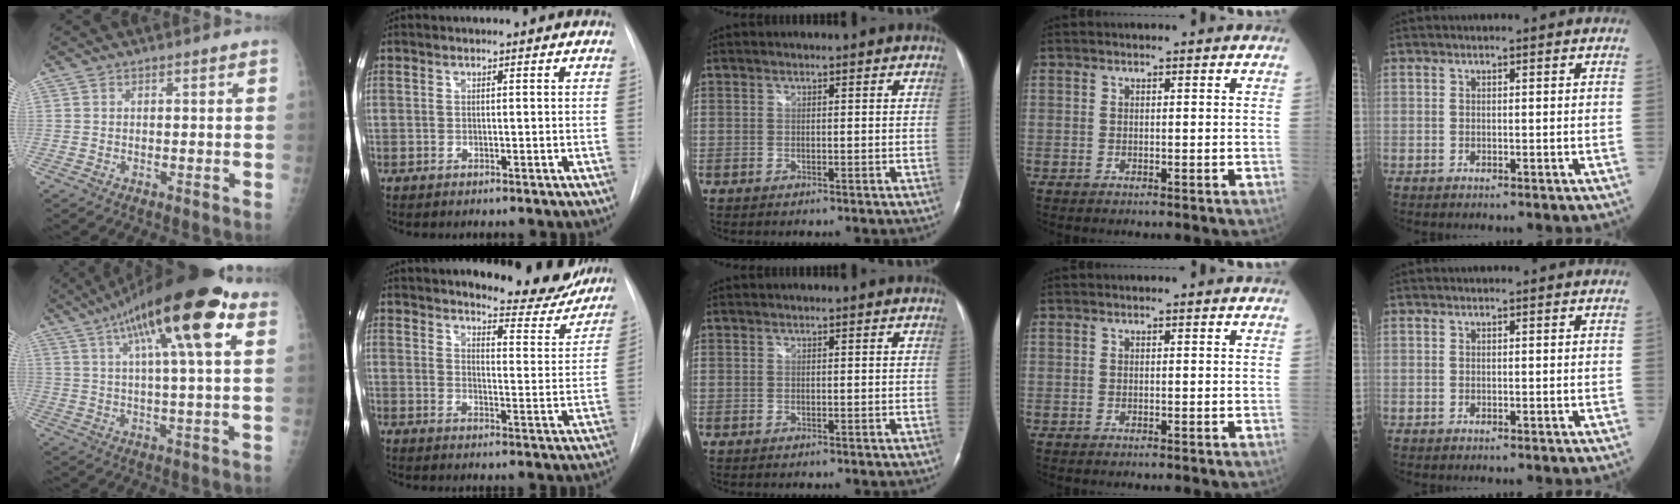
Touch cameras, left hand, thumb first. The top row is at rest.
{"thumb": {"total": 20.8, "force": [9.2, 4.9, 18.0], "torque": [-0.290, 0.011, 0.143]}, "index": {"total": 12.3, "force": [11.1, 3.0, 4.2], "torque": [-0.034, -0.044, 0.130]}}